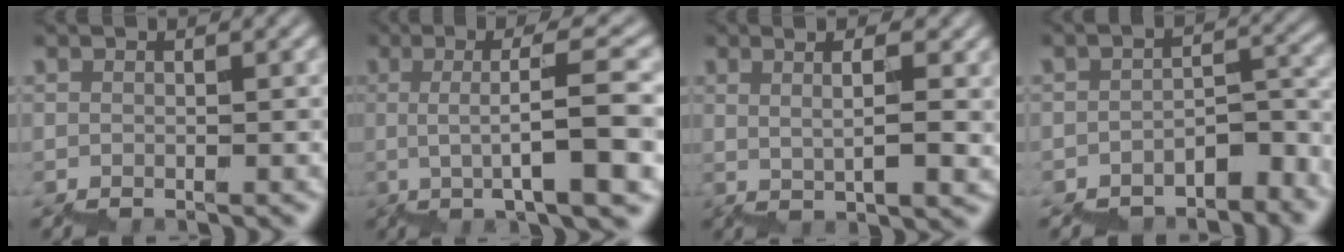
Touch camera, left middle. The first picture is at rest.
{"total": 7.5, "force": [0.1, 1.0, 7.4], "torque": [-0.107, 0.027, 0.007]}
{"total": 4.5, "force": [2.3, 1.0, 3.7], "torque": [-0.045, 0.011, 0.044]}
{"total": 4.2, "force": [-3.5, 1.6, 1.7], "torque": [-0.025, 0.008, -0.053]}